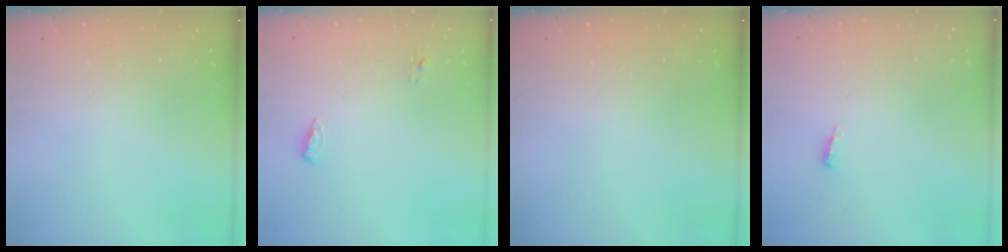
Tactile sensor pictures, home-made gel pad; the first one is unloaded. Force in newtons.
{"total": 4.9, "press": 4.6, "slide": 1.5}
{"total": 0.0}
{"total": 4.9, "press": 4.9, "slide": 0.5}